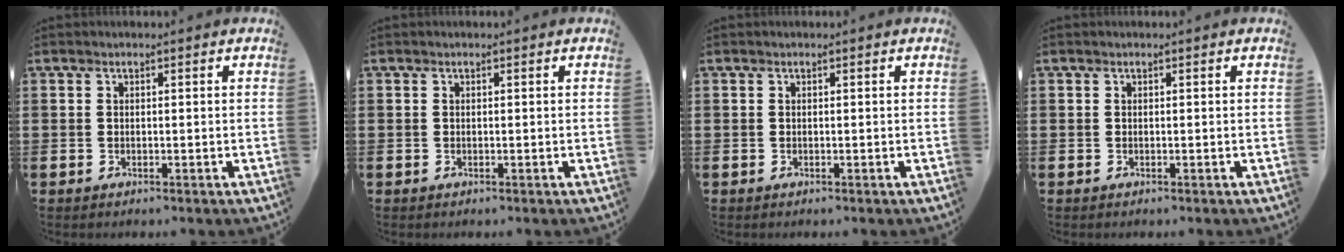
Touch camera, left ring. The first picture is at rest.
{"total": 0.0}
{"total": 0.0}
{"total": 0.0}